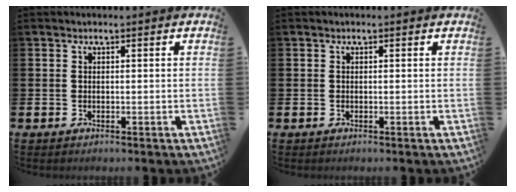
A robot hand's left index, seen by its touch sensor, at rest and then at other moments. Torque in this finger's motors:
{"motor_torque": [0.65, -1.33, 0.22, 0.03]}